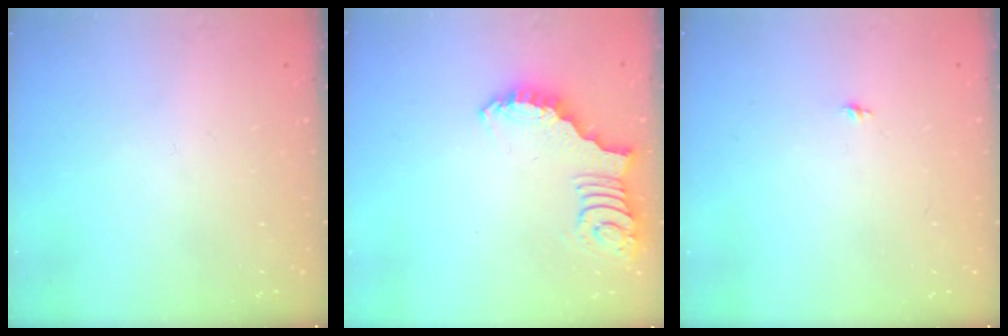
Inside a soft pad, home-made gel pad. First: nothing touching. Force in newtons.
{"total": 2.7, "press": 2.7, "slide": 0.5}
{"total": 4.7, "press": 4.7, "slide": 0.5}